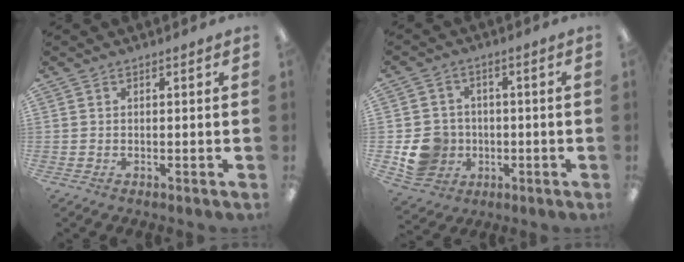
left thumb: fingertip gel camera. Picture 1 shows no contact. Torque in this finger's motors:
{"motor_torque": [0.14, 2.05, 0.39, 0.01, 0.05]}